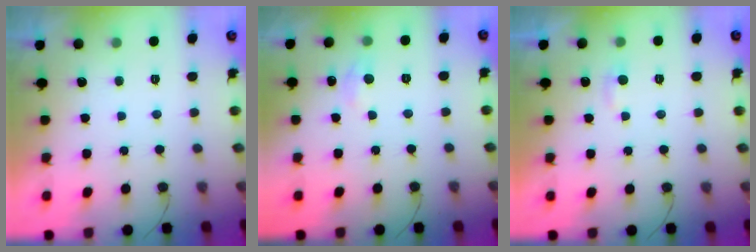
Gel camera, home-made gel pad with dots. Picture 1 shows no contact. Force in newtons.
{"total": 4.7, "press": 4.7, "slide": 0.6}
{"total": 3.5, "press": 3.5, "slide": 0.4}